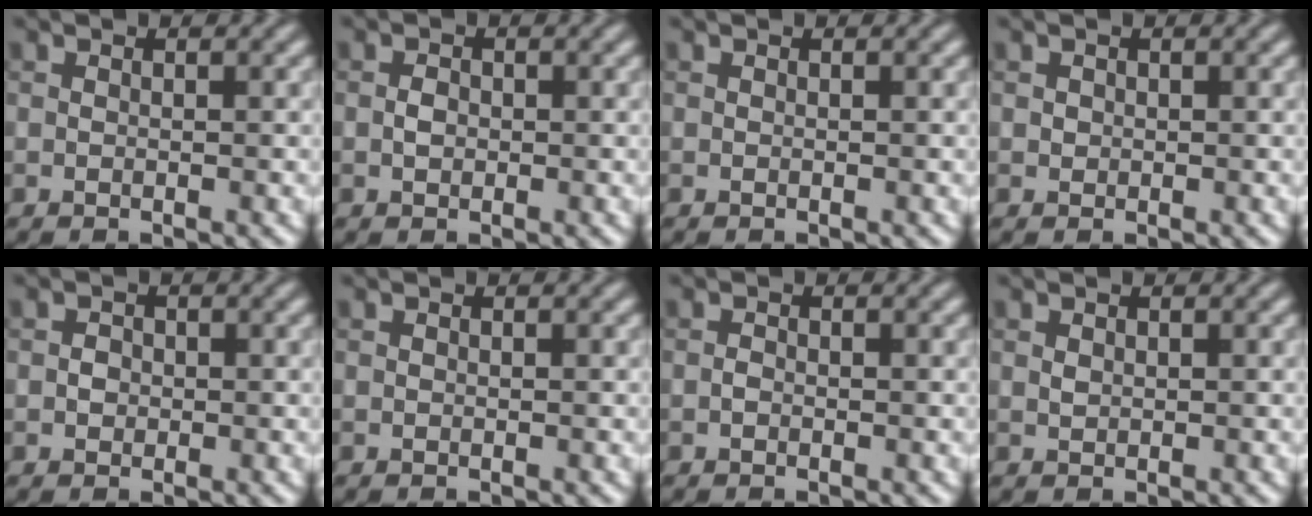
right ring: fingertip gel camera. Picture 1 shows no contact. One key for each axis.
{"total": 1.1, "fx": -0.1, "fy": 0.8, "fz": 0.7, "tx": -0.014, "ty": 0.000, "tz": -0.004}
{"total": 0.0}
{"total": 0.5, "fx": 0.1, "fy": 0.5, "fz": 0.1, "tx": 0.003, "ty": -0.003, "tz": 0.003}
{"total": 0.9, "fx": -0.1, "fy": 0.8, "fz": 0.4, "tx": -0.003, "ty": -0.001, "tz": -0.005}
{"total": 0.0}
{"total": 0.5, "fx": -0.2, "fy": 0.3, "fz": 0.3, "tx": -0.004, "ty": 0.000, "tz": -0.006}
{"total": 0.5, "fx": 0.2, "fy": 0.4, "fz": 0.3, "tx": -0.007, "ty": -0.001, "tz": 0.006}